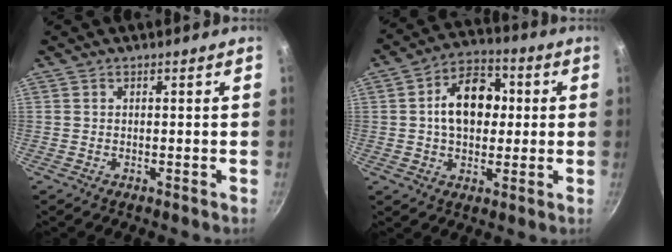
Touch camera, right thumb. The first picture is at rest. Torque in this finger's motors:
{"motor_torque": [1.60, 1.88, 1.08, -0.07, 0.08]}